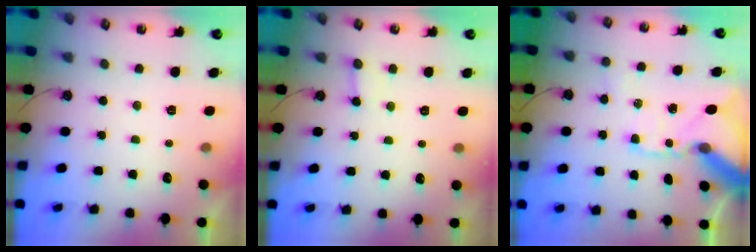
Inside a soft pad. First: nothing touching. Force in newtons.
{"total": 2.4, "press": 2.4, "slide": 0.1}
{"total": 15.5, "press": 15.3, "slide": 2.4}